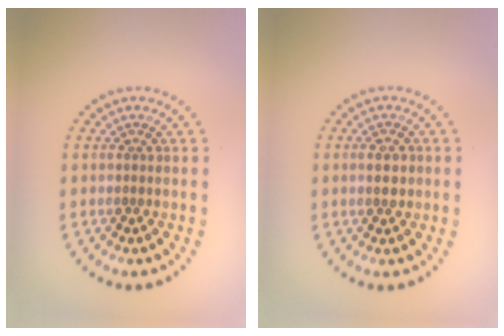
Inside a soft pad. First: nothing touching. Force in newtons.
{"total": 2.1, "press": 2.1, "slide": 0.1}